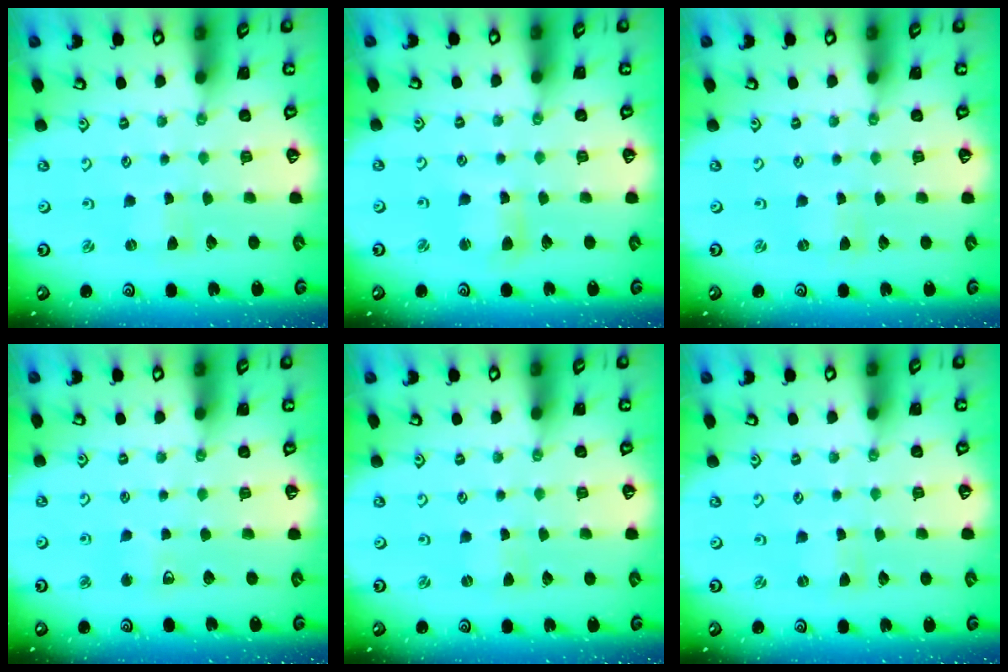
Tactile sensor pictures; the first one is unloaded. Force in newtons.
{"total": 4.6, "press": 4.6, "slide": 0.4}
{"total": 0.0}
{"total": 4.9, "press": 4.8, "slide": 0.9}
{"total": 0.0}
{"total": 0.0}